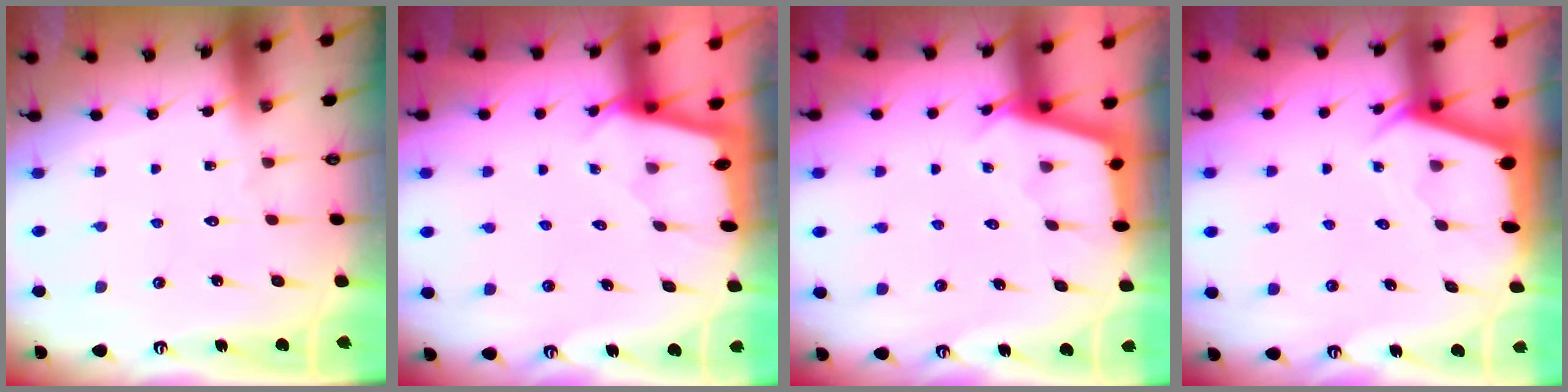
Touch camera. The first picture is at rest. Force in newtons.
{"total": 1.8, "press": 1.8, "slide": 0.1}
{"total": 2.8, "press": 2.7, "slide": 0.3}
{"total": 2.3, "press": 2.3, "slide": 0.3}